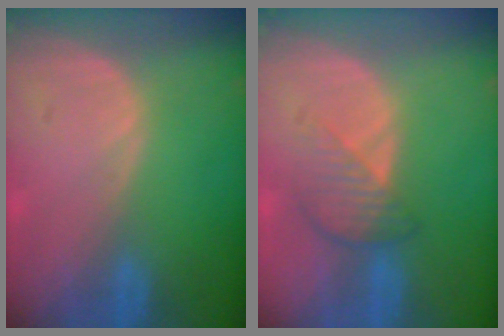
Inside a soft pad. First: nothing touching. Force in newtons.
{"total": 4.3, "press": 3.8, "slide": 1.9}